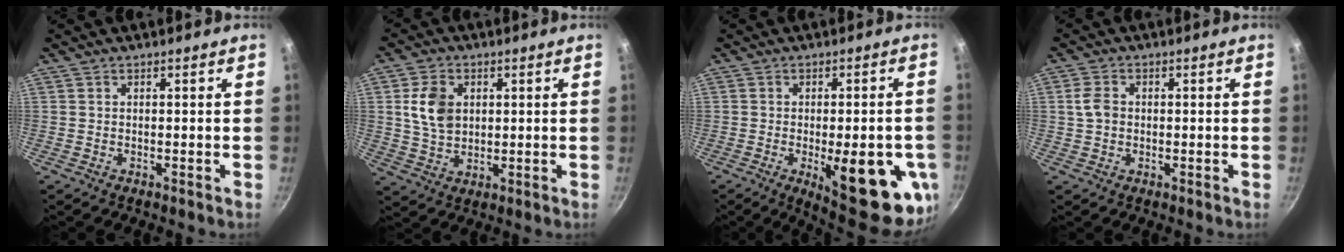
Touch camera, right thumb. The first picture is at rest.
{"total": 8.4, "force": [1.8, 6.1, 5.4], "torque": [-0.085, -0.004, 0.034]}
{"total": 19.0, "force": [-5.2, 6.6, 17.0], "torque": [-0.183, -0.009, -0.059]}
{"total": 3.7, "force": [0.2, 2.8, 2.4], "torque": [-0.041, 0.007, -0.001]}